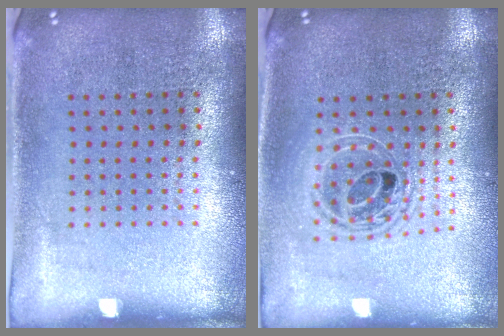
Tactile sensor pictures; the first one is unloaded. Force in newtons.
{"total": 1.6, "press": 1.4, "slide": 0.9}